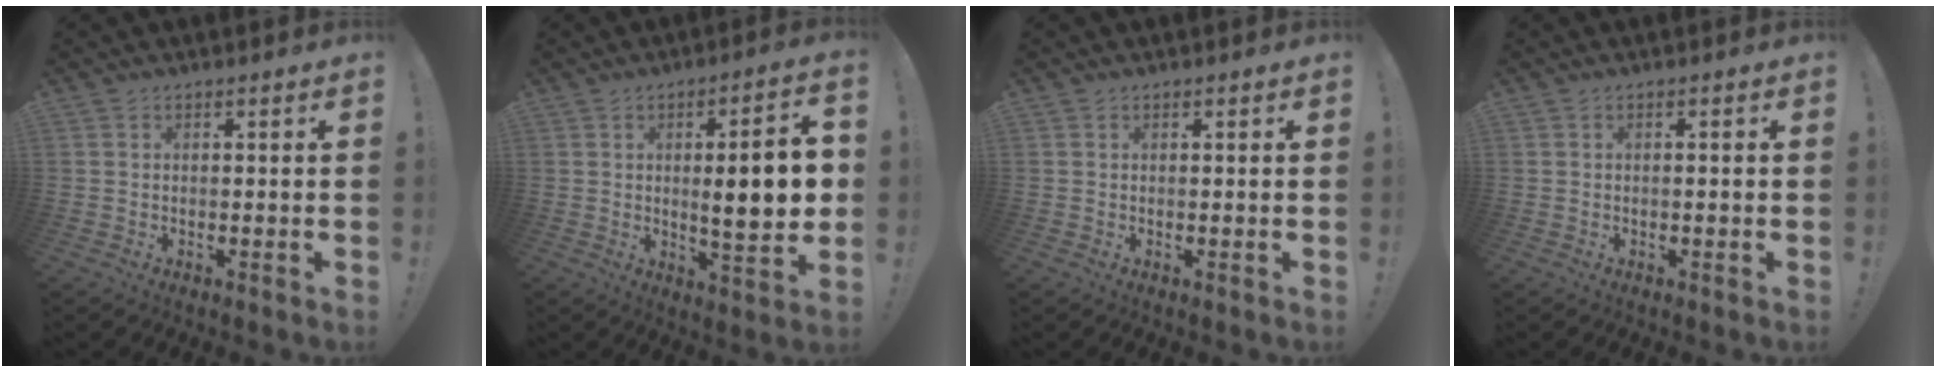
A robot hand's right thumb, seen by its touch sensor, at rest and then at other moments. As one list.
[{"total": 13.7, "force": [0.9, 3.1, 13.4], "torque": [-0.183, -0.009, 0.008]}, {"total": 0.0}, {"total": 0.7, "force": [-0.3, -0.1, 0.6], "torque": [-0.016, 0.002, -0.006]}]